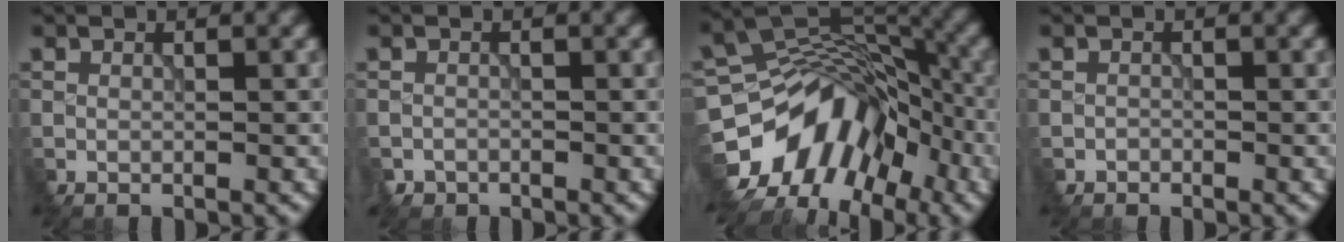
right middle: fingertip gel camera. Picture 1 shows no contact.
{"total": 1.3, "force": [-0.9, 0.3, -0.9], "torque": [0.017, -0.003, -0.020]}
{"total": 12.6, "force": [-7.1, 7.9, 6.7], "torque": [-0.113, 0.000, -0.128]}
{"total": 0.9, "force": [-0.7, 0.3, -0.5], "torque": [0.011, -0.002, -0.015]}